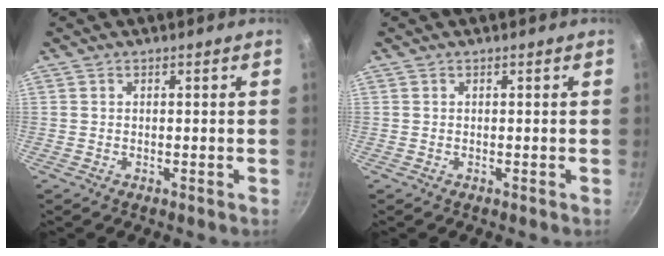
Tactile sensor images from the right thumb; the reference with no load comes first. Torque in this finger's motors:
{"motor_torque": [0.00, 0.00, 0.05, -0.04, 0.00]}